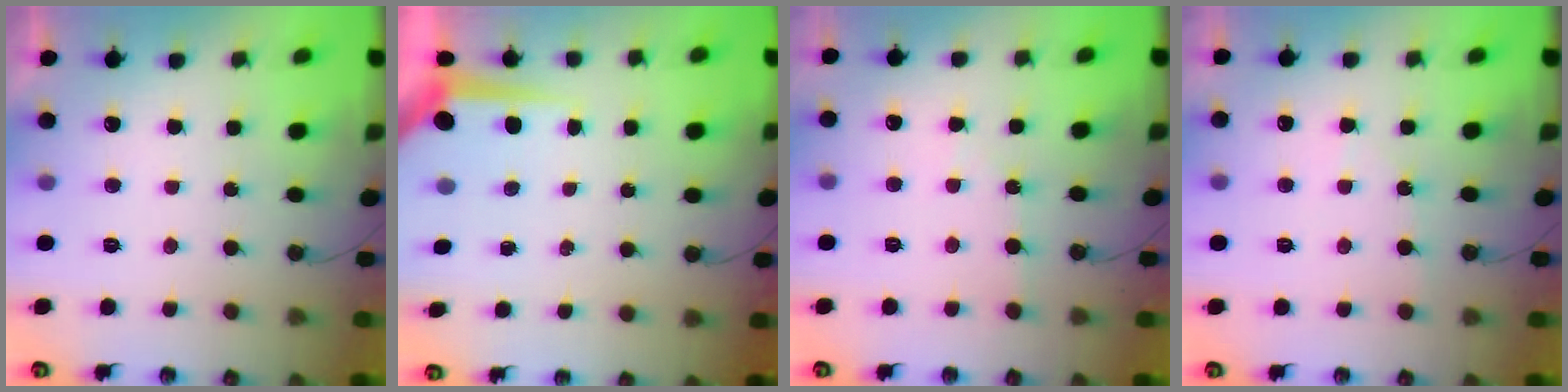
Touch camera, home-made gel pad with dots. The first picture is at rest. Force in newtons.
{"total": 5.7, "press": 5.7, "slide": 0.5}
{"total": 1.6, "press": 1.6, "slide": 0.3}
{"total": 4.0, "press": 3.9, "slide": 0.5}